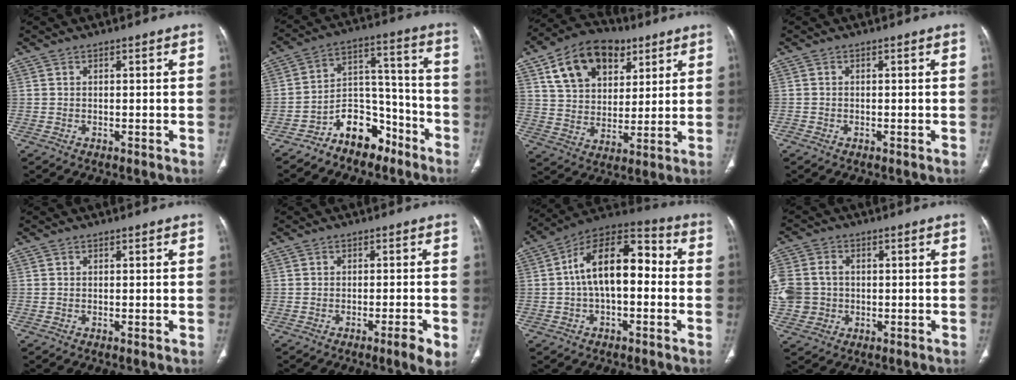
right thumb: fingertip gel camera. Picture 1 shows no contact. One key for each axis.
{"total": 11.3, "fx": -8.0, "fy": 6.7, "fz": 4.4, "tx": -0.037, "ty": 0.101, "tz": -0.139}
{"total": 16.9, "fx": 8.1, "fy": 11.4, "fz": 9.5, "tx": -0.133, "ty": -0.010, "tz": 0.141}
{"total": 0.0}
{"total": 0.0}
{"total": 3.7, "fx": -1.6, "fy": 0.3, "fz": 3.3, "tx": -0.050, "ty": -0.002, "tz": -0.025}
{"total": 15.6, "fx": 0.3, "fy": 8.4, "fz": 13.1, "tx": -0.194, "ty": 0.048, "tz": -0.010}
{"total": 11.9, "fx": 0.2, "fy": 10.4, "fz": 5.7, "tx": -0.142, "ty": 0.016, "tz": 0.016}